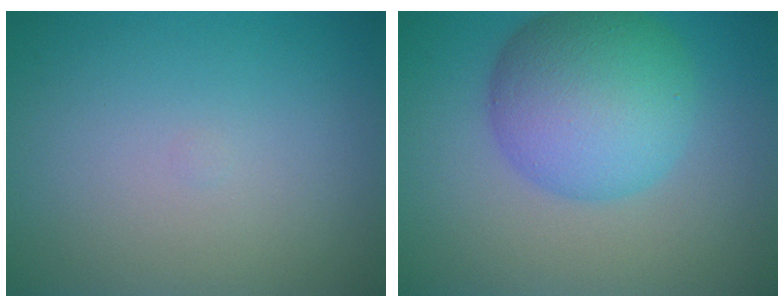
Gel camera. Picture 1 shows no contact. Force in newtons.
{"total": 8.5, "press": 8.5, "slide": 0.1}